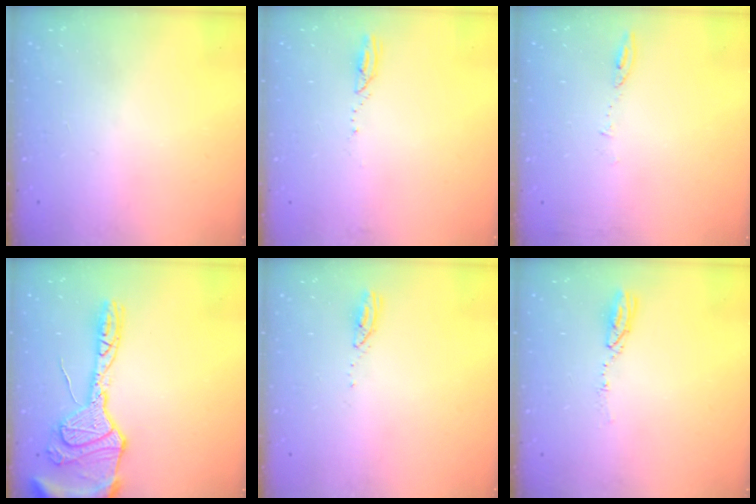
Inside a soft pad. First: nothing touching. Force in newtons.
{"total": 2.3, "press": 2.3, "slide": 0.3}
{"total": 5.7, "press": 5.7, "slide": 0.7}
{"total": 19.8, "press": 19.7, "slide": 1.9}
{"total": 2.9, "press": 2.8, "slide": 0.4}
{"total": 3.8, "press": 3.8, "slide": 0.1}